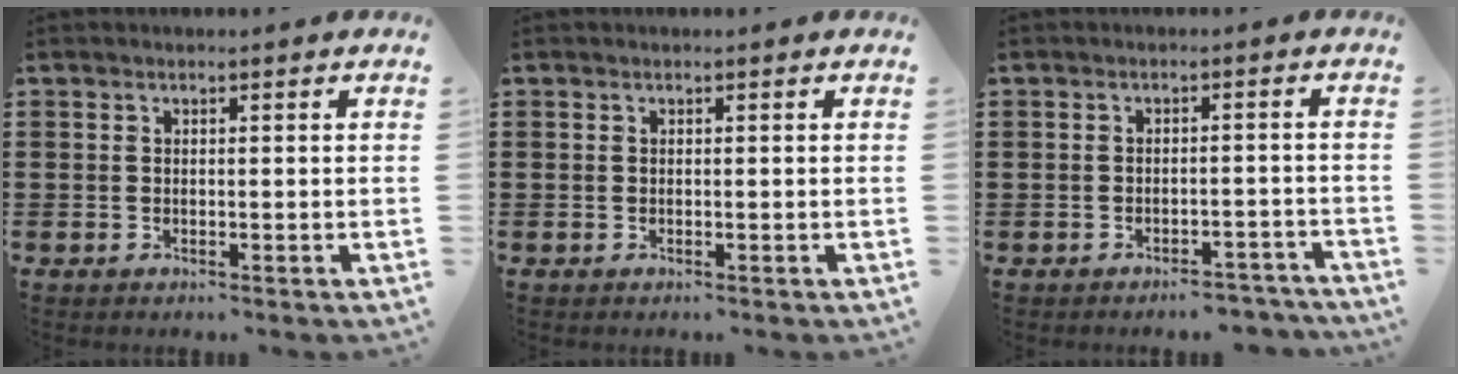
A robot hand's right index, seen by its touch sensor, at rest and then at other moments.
{"total": 0.0}
{"total": 3.2, "force": [-3.1, 0.4, 0.0], "torque": [-0.006, 0.000, -0.066]}